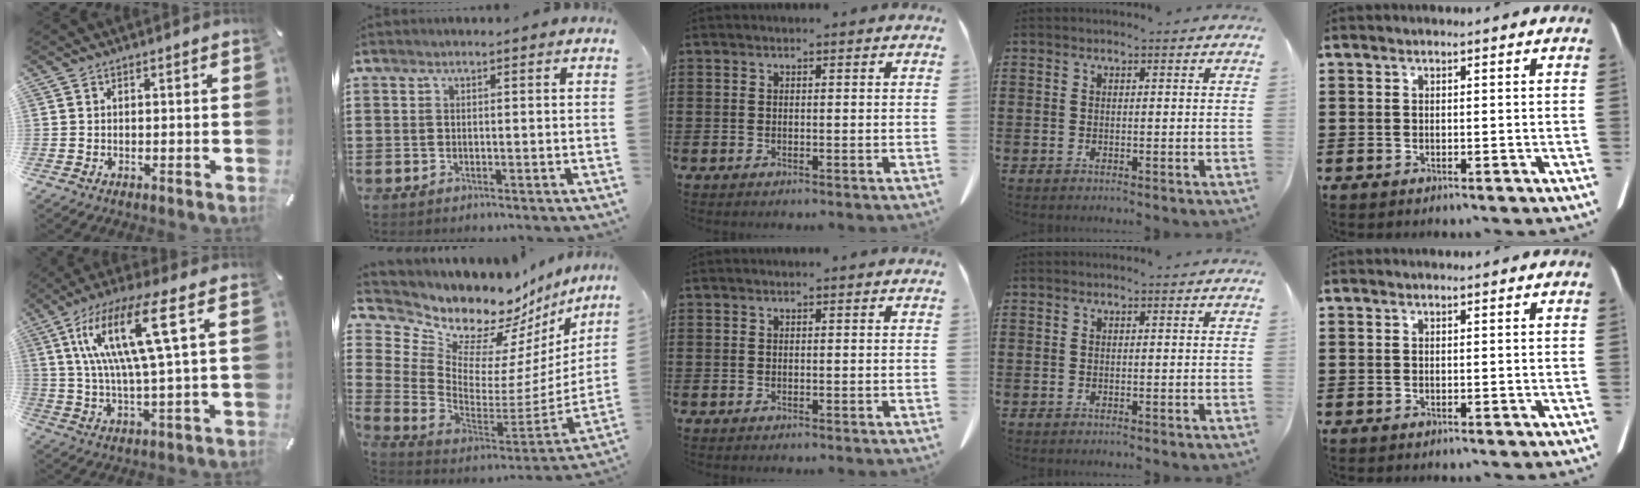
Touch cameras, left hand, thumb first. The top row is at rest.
{"thumb": {"total": 17.1, "force": [5.9, 3.1, 15.7], "torque": [-0.330, -0.004, 0.085]}, "index": {"total": 9.6, "force": [8.3, 4.5, 1.6], "torque": [-0.070, -0.080, 0.144]}}